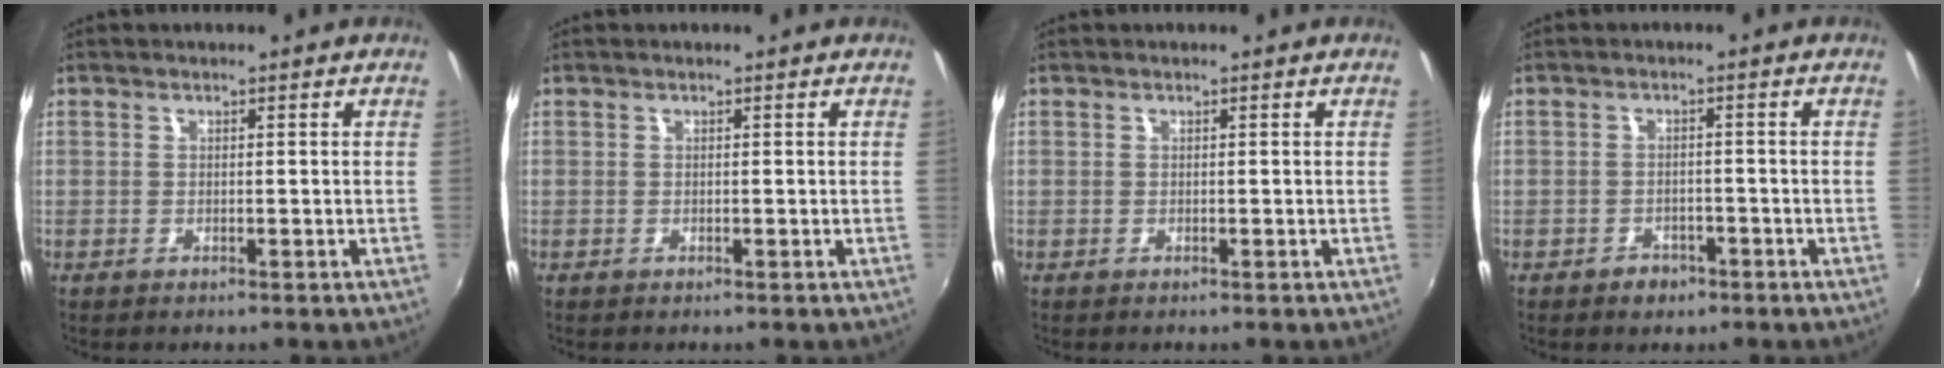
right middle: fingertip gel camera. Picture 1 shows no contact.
{"total": 0.0}
{"total": 0.0}
{"total": 3.2, "force": [-2.1, 2.3, 0.7], "torque": [-0.023, 0.005, -0.027]}